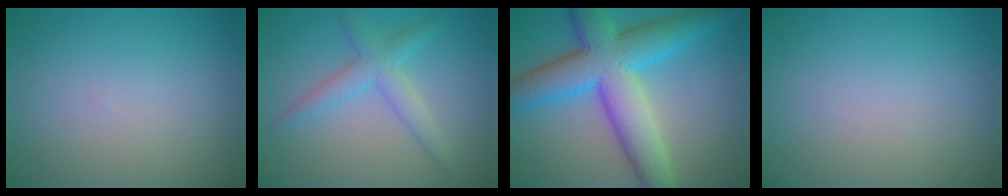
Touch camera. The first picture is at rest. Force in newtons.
{"total": 3.0, "press": 3.0, "slide": 0.1}
{"total": 9.8, "press": 9.8, "slide": 0.3}
{"total": 0.0}